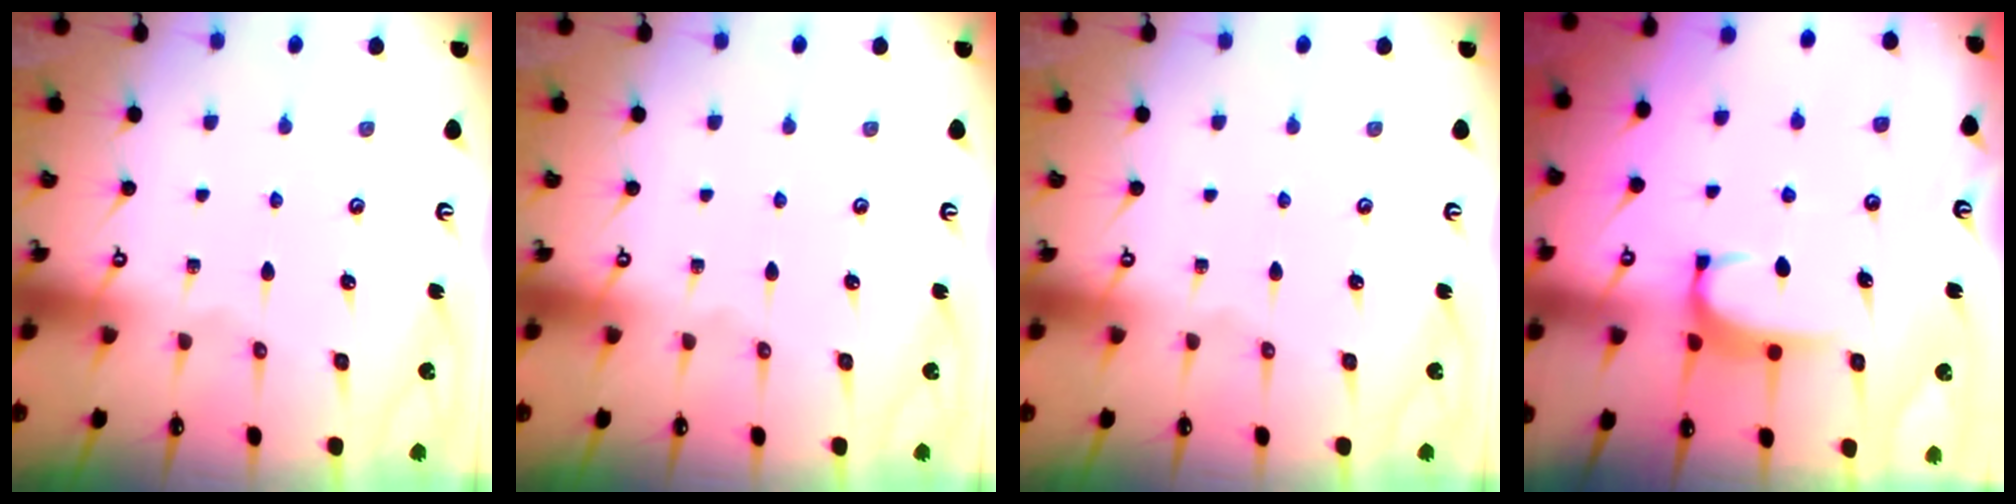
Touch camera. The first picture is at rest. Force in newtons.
{"total": 0.0}
{"total": 0.0}
{"total": 1.8, "press": 1.8, "slide": 0.5}